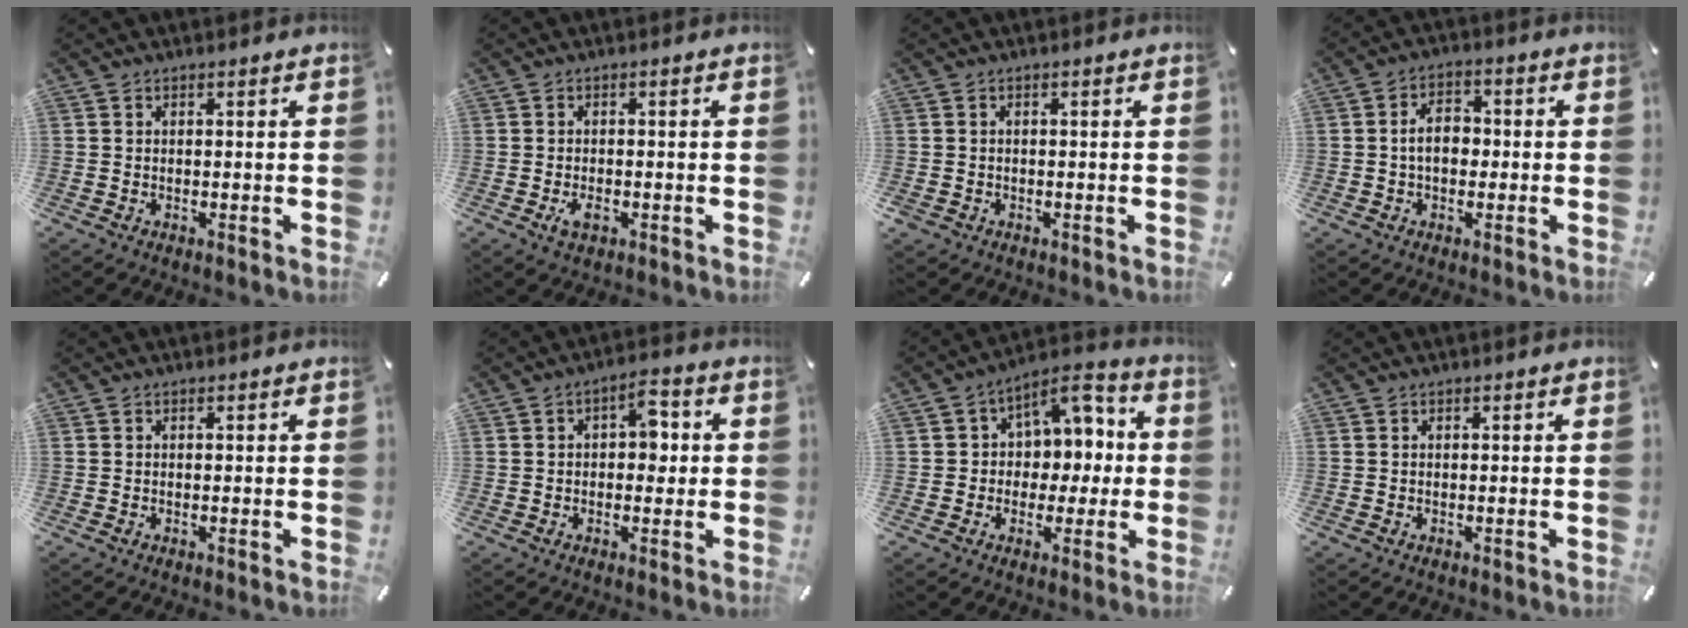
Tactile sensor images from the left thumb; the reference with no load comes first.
{"total": 2.8, "force": [-1.0, 1.6, 2.1], "torque": [-0.042, 0.003, -0.018]}
{"total": 1.2, "force": [-0.6, 1.0, 0.3], "torque": [-0.003, 0.004, -0.013]}
{"total": 6.2, "force": [-0.6, 4.2, 4.6], "torque": [-0.084, 0.008, -0.014]}
{"total": 0.0}
{"total": 5.6, "force": [0.4, 3.5, 4.3], "torque": [-0.045, 0.000, -0.005]}
{"total": 8.8, "force": [1.6, 8.1, 3.2], "torque": [-0.035, -0.011, 0.028]}
{"total": 0.0}